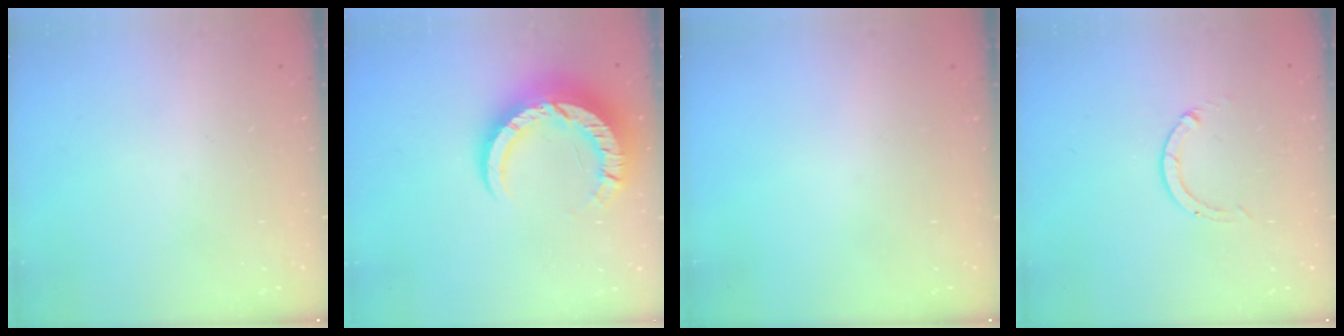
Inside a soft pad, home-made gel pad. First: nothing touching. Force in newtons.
{"total": 14.2, "press": 14.1, "slide": 1.3}
{"total": 0.0}
{"total": 0.0}